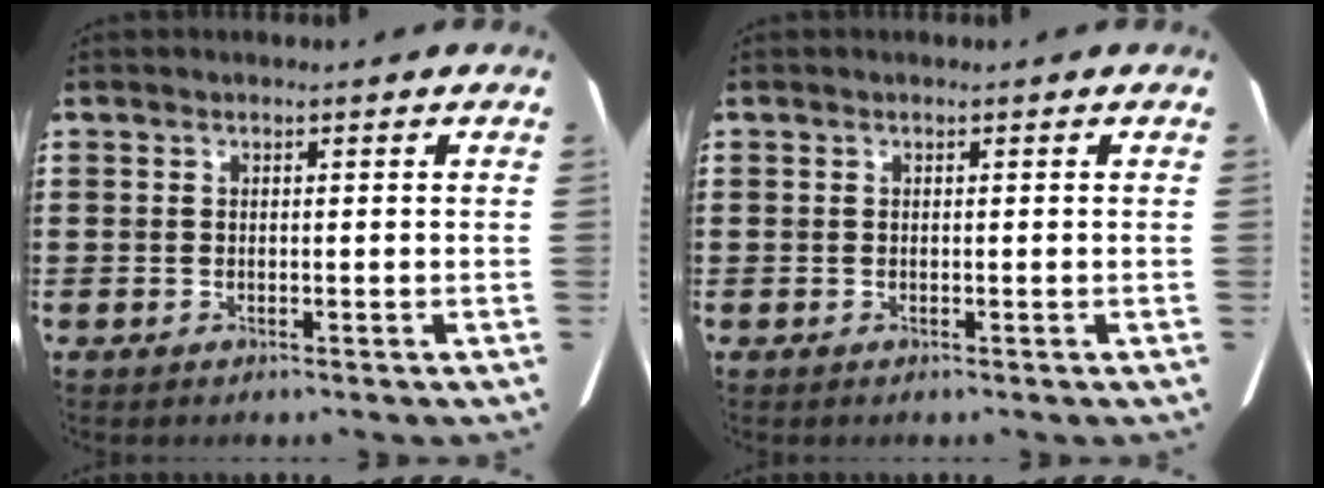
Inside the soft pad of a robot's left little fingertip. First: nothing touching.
{"total": 0.0}